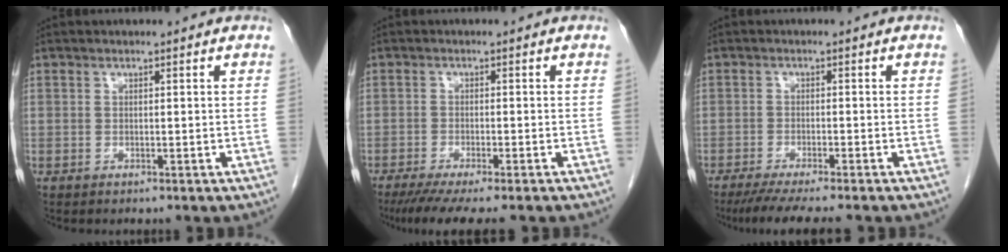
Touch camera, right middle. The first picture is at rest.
{"total": 9.6, "force": [-7.9, 0.6, 5.4], "torque": [-0.072, -0.022, -0.120]}
{"total": 9.1, "force": [-7.7, 0.1, 4.8], "torque": [-0.063, -0.022, -0.117]}